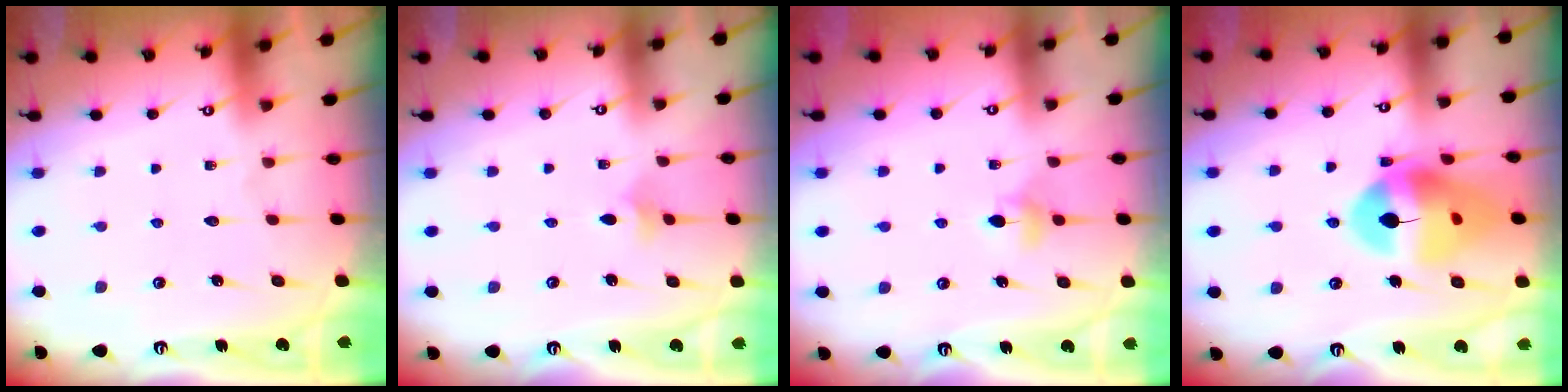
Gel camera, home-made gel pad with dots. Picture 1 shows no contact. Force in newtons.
{"total": 3.6, "press": 3.6, "slide": 0.7}
{"total": 4.0, "press": 3.9, "slide": 0.8}
{"total": 16.7, "press": 16.5, "slide": 2.4}